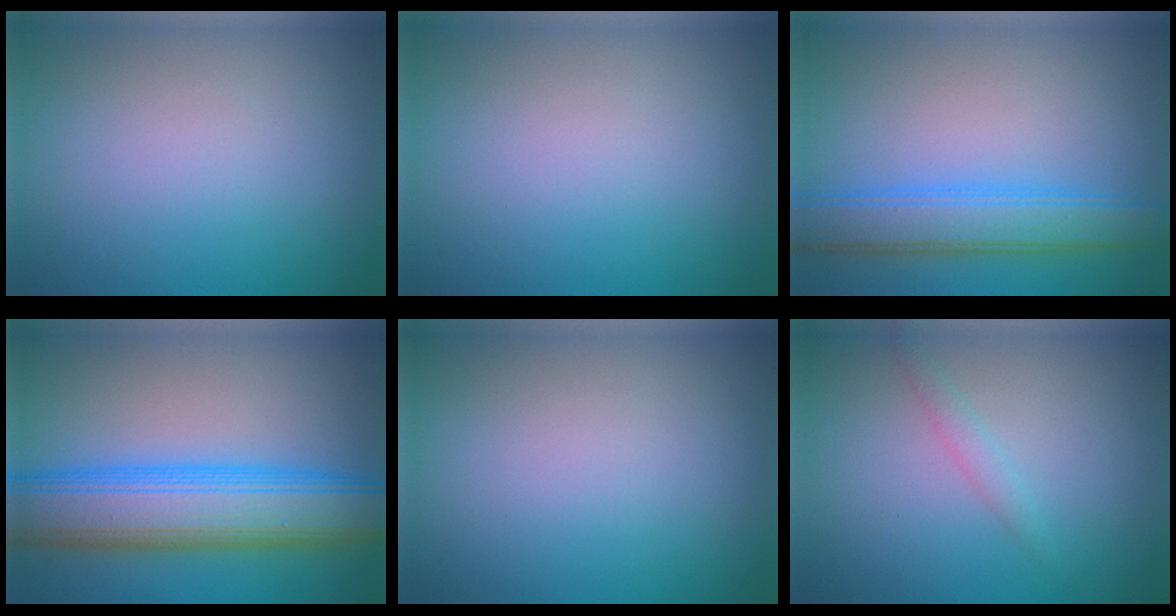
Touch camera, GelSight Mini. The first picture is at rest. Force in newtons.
{"total": 0.0}
{"total": 4.9, "press": 4.9, "slide": 0.1}
{"total": 9.6, "press": 9.6, "slide": 0.1}
{"total": 0.0}
{"total": 1.1, "press": 1.1, "slide": 0.0}